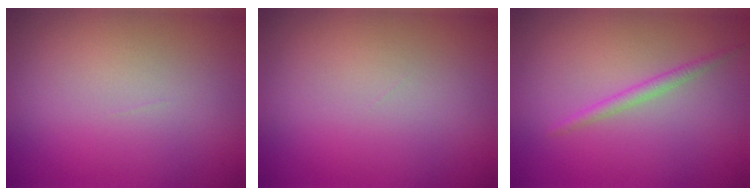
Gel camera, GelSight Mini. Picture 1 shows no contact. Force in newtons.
{"total": 0.0}
{"total": 1.3, "press": 1.3, "slide": 0.1}